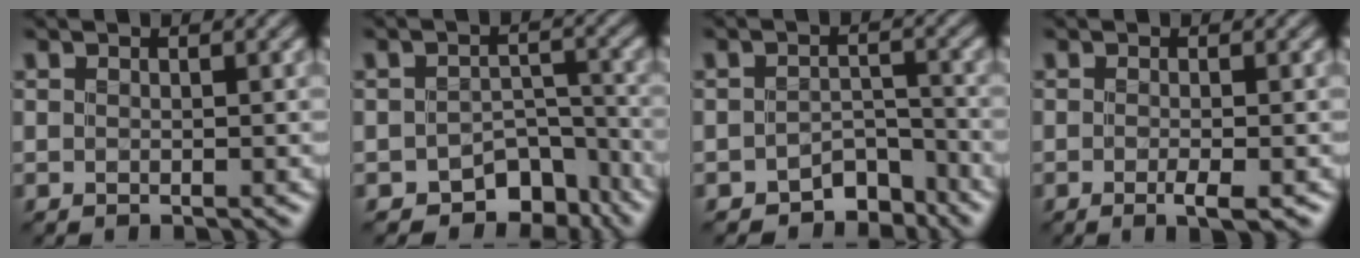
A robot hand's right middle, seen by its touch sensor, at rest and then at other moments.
{"total": 5.1, "force": [-3.6, 2.9, 2.0], "torque": [-0.013, -0.010, -0.052]}
{"total": 3.6, "force": [-2.9, 1.7, 1.1], "torque": [-0.005, 0.000, -0.048]}
{"total": 1.8, "force": [-0.7, 0.3, 1.7], "torque": [-0.026, -0.006, -0.016]}